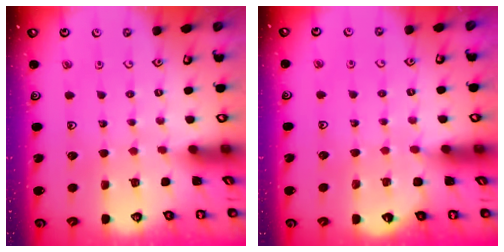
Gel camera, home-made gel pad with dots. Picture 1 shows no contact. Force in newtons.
{"total": 2.9, "press": 2.9, "slide": 0.3}